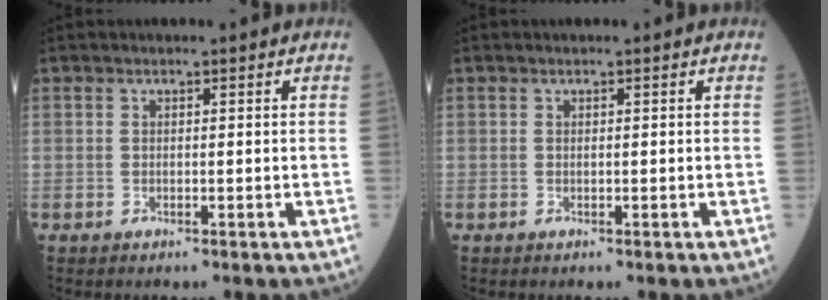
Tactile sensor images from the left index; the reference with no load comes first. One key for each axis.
{"total": 0.0}